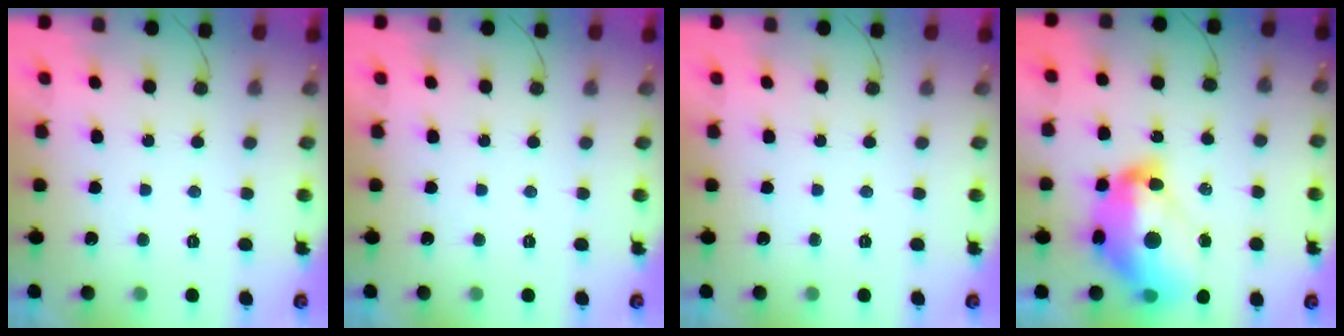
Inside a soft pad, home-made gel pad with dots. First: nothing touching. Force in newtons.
{"total": 0.0}
{"total": 0.0}
{"total": 20.0, "press": 19.9, "slide": 1.4}